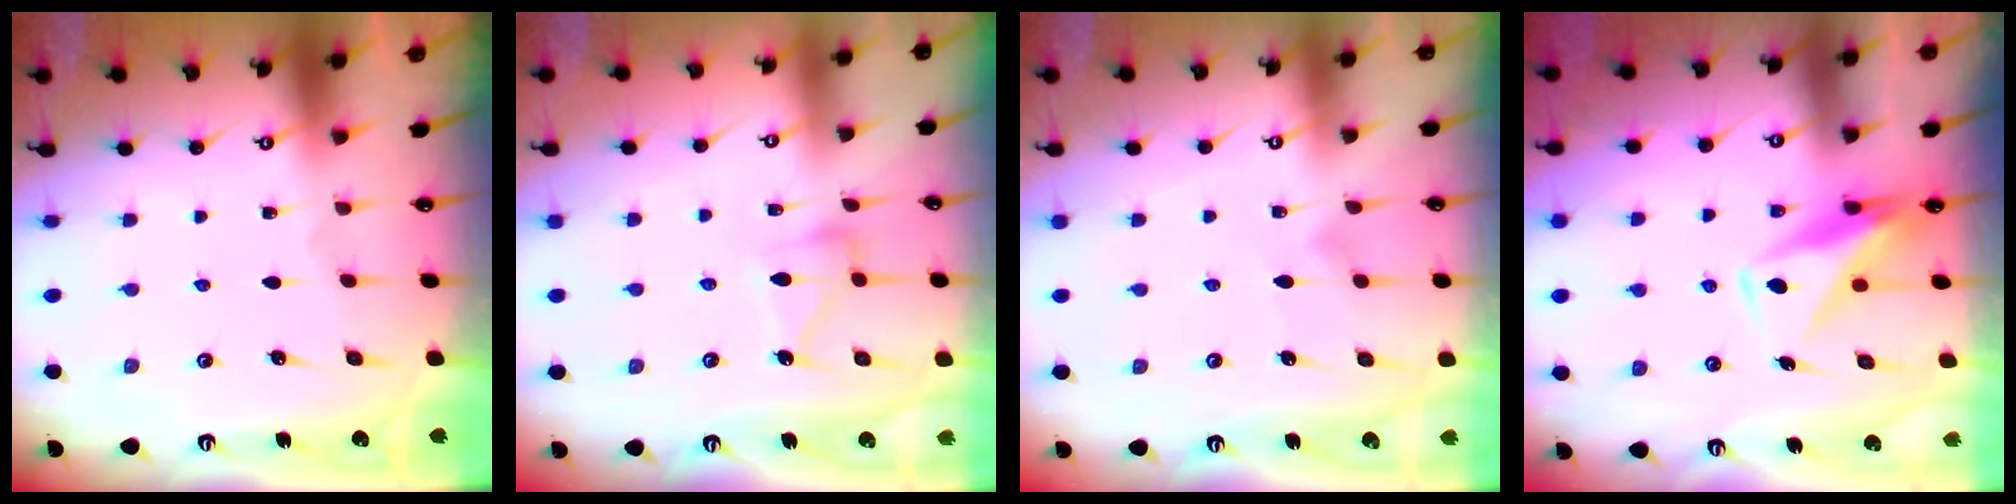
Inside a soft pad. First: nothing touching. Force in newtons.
{"total": 10.4, "press": 10.4, "slide": 0.5}
{"total": 7.8, "press": 7.8, "slide": 0.1}
{"total": 10.6, "press": 10.5, "slide": 0.8}